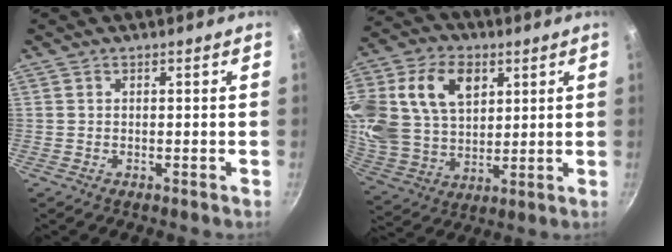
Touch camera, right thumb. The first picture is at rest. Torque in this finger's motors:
{"motor_torque": [1.10, 3.91, 0.99, -0.02, 0.55]}